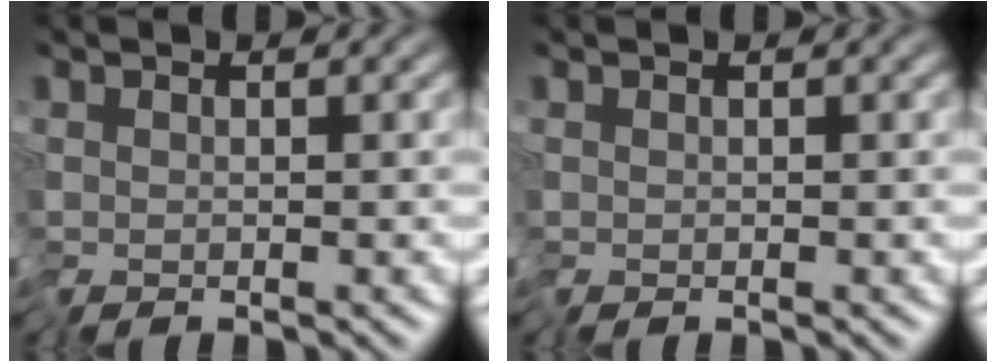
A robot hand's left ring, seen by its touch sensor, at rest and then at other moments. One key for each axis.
{"total": 0.0}